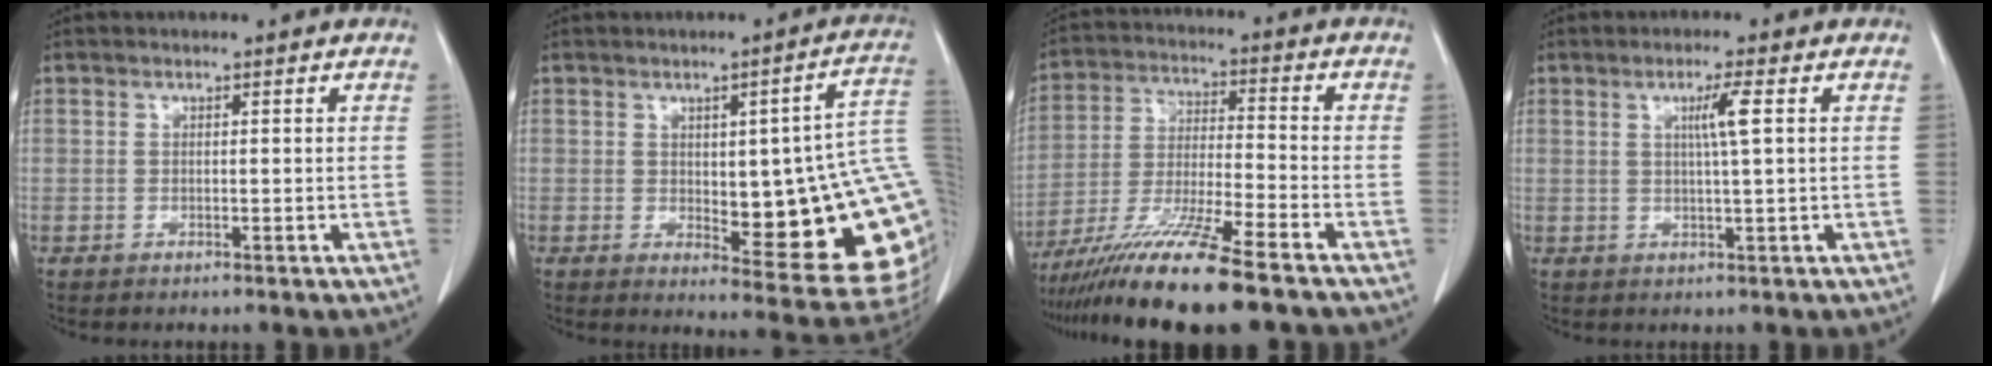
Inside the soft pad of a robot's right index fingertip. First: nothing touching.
{"total": 20.1, "force": [1.1, 4.9, 19.4], "torque": [-0.166, 0.005, 0.026]}
{"total": 14.0, "force": [-10.6, -0.7, 9.1], "torque": [-0.171, -0.035, -0.189]}
{"total": 3.6, "force": [1.0, -0.6, 3.4], "torque": [-0.061, -0.003, 0.015]}